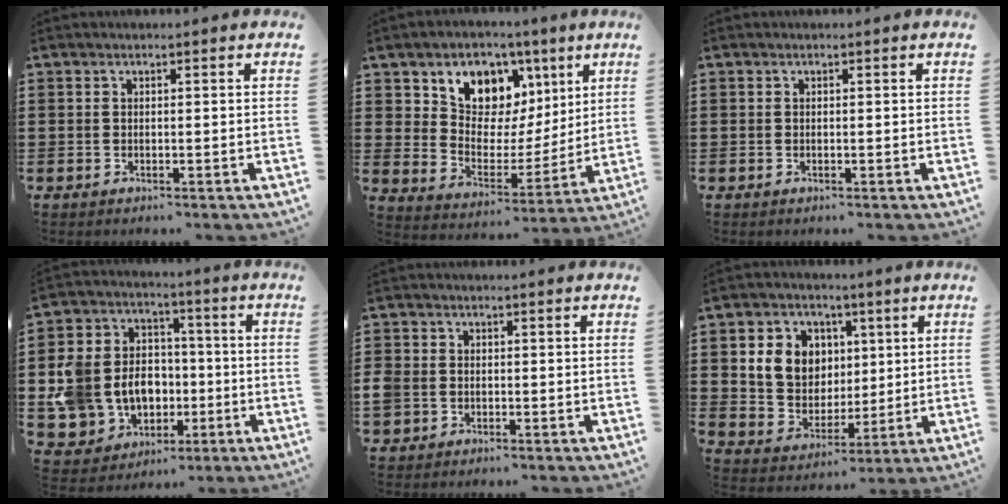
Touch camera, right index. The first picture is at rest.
{"total": 8.0, "force": [5.2, 5.8, 1.8], "torque": [-0.073, -0.044, 0.092]}
{"total": 0.0}
{"total": 10.9, "force": [-1.5, 10.1, 4.0], "torque": [-0.142, 0.006, -0.022]}
{"total": 1.8, "force": [-0.6, 1.6, 0.5], "torque": [-0.023, -0.002, -0.017]}
{"total": 8.4, "force": [2.7, 7.5, 2.7], "torque": [-0.082, 0.018, 0.052]}